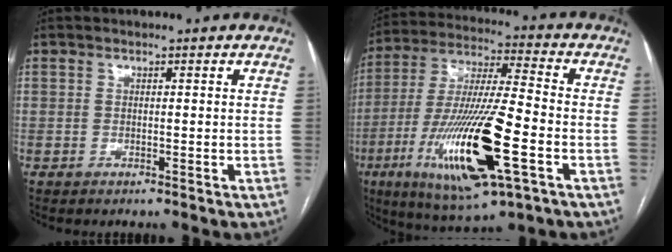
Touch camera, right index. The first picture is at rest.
{"total": 21.3, "force": [-7.7, 3.0, 19.6], "torque": [-0.406, -0.035, -0.131]}